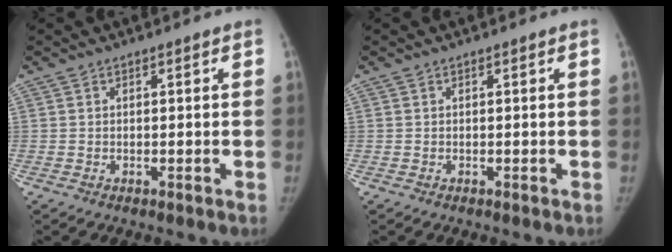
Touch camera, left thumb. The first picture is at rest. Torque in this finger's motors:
{"motor_torque": [0.02, 0.00, 0.26, -0.20, 0.00]}